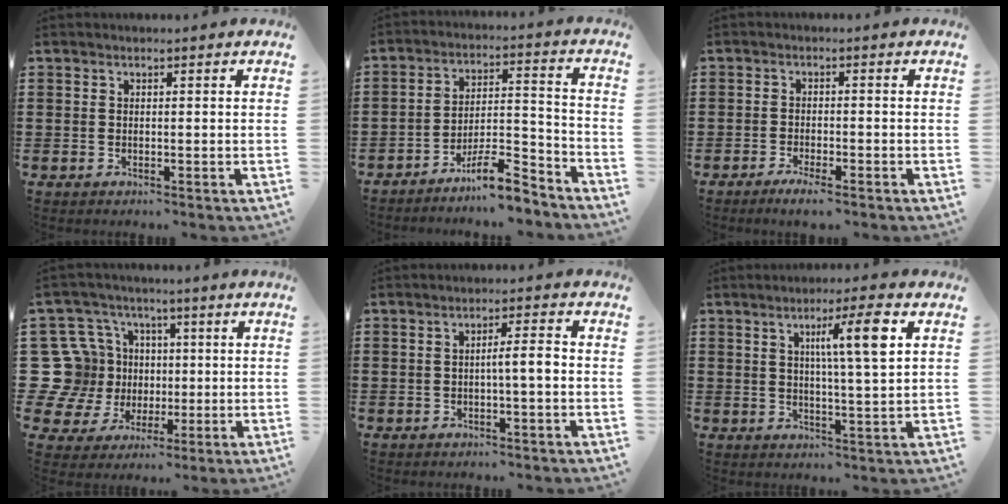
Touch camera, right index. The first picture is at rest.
{"total": 9.0, "force": [-7.8, 1.2, 4.4], "torque": [-0.066, 0.021, -0.145]}
{"total": 2.2, "force": [-1.9, 0.1, 1.1], "torque": [-0.026, 0.000, -0.038]}
{"total": 12.7, "force": [1.0, 12.2, 3.2], "torque": [-0.142, -0.003, 0.038]}
{"total": 3.2, "force": [-0.5, 0.2, 3.2], "torque": [-0.057, 0.000, -0.011]}
{"total": 7.9, "force": [2.5, 0.5, 7.5], "torque": [-0.135, -0.003, 0.031]}